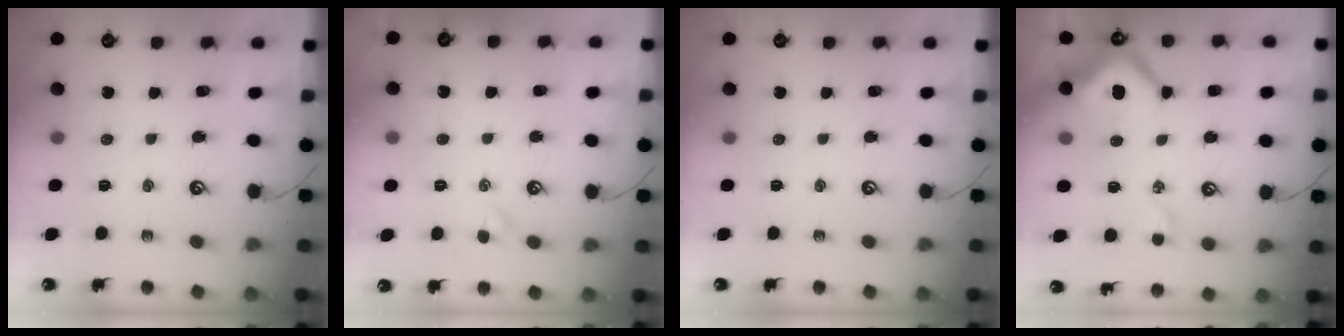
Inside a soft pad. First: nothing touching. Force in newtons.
{"total": 1.6, "press": 1.5, "slide": 0.4}
{"total": 0.0}
{"total": 10.3, "press": 10.2, "slide": 1.6}